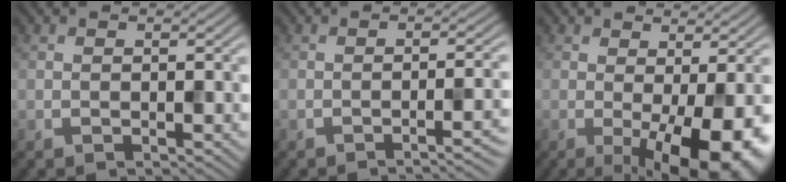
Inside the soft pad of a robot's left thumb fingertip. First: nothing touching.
{"total": 4.0, "force": [-2.2, 0.7, 3.3], "torque": [-0.033, 0.010, -0.040]}
{"total": 9.3, "force": [-1.6, 4.1, 8.2], "torque": [-0.116, -0.013, -0.016]}